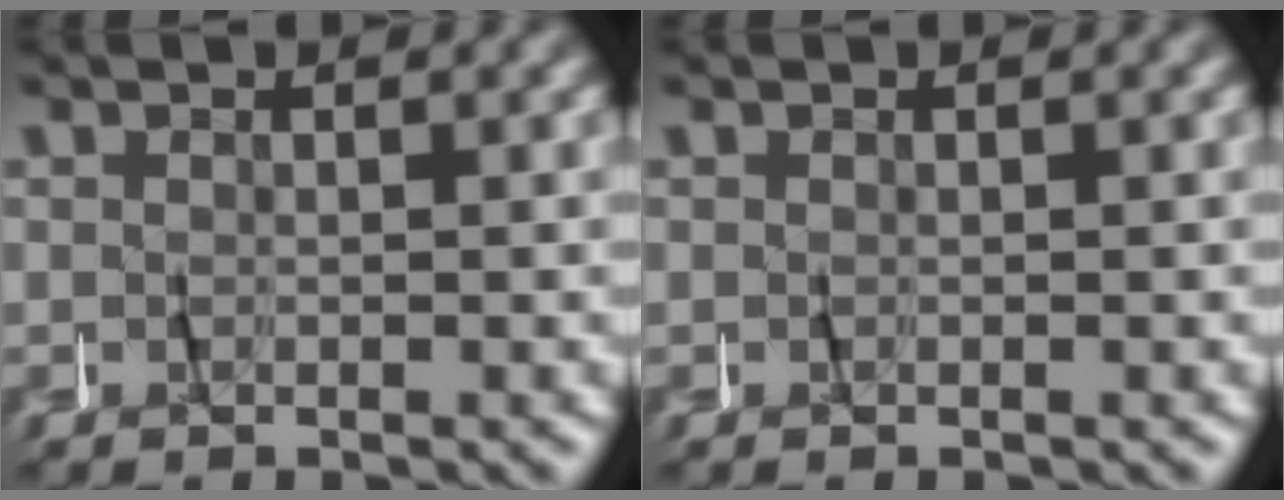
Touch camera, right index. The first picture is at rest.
{"total": 0.0}